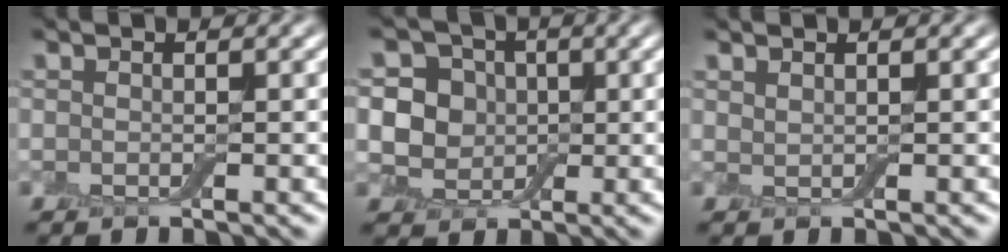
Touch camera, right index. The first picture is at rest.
{"total": 6.8, "force": [0.7, 6.1, 3.0], "torque": [-0.041, 0.029, -0.015]}
{"total": 0.6, "force": [0.5, 0.2, 0.1], "torque": [-0.005, 0.002, 0.013]}